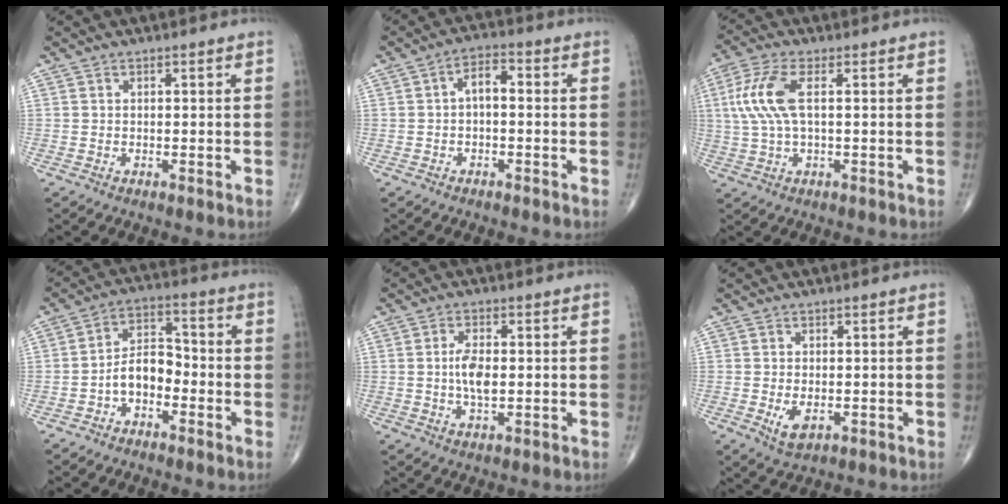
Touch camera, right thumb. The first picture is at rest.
{"total": 4.2, "force": [-0.2, 2.2, 3.5], "torque": [-0.051, 0.020, -0.012]}
{"total": 8.8, "force": [1.5, 3.3, 8.0], "torque": [-0.205, 0.015, 0.030]}
{"total": 7.2, "force": [-2.7, 4.5, 4.9], "torque": [-0.068, 0.039, -0.059]}
{"total": 5.3, "force": [0.0, 2.4, 4.7], "torque": [-0.091, -0.003, -0.002]}
{"total": 3.7, "force": [-0.9, 2.1, 2.9], "torque": [-0.049, -0.007, -0.009]}